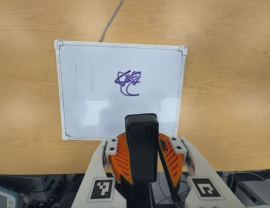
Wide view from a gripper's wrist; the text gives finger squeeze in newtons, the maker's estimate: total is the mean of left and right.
{"total": 9.9, "left": 10.1, "right": 9.6}